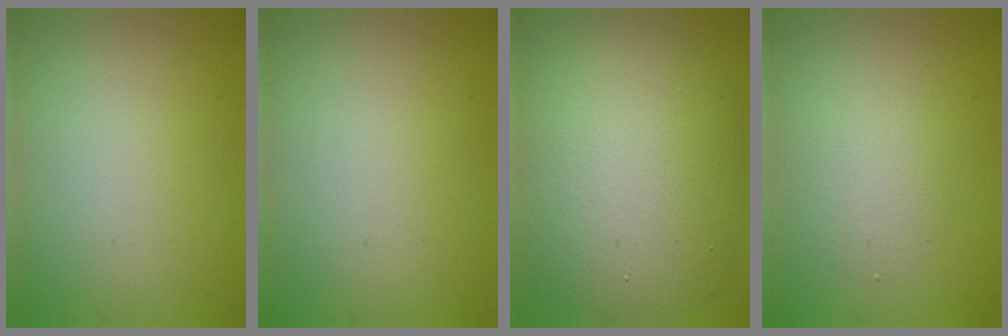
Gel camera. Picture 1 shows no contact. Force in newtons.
{"total": 0.0}
{"total": 11.4, "press": 11.4, "slide": 1.0}
{"total": 2.1, "press": 2.1, "slide": 0.1}